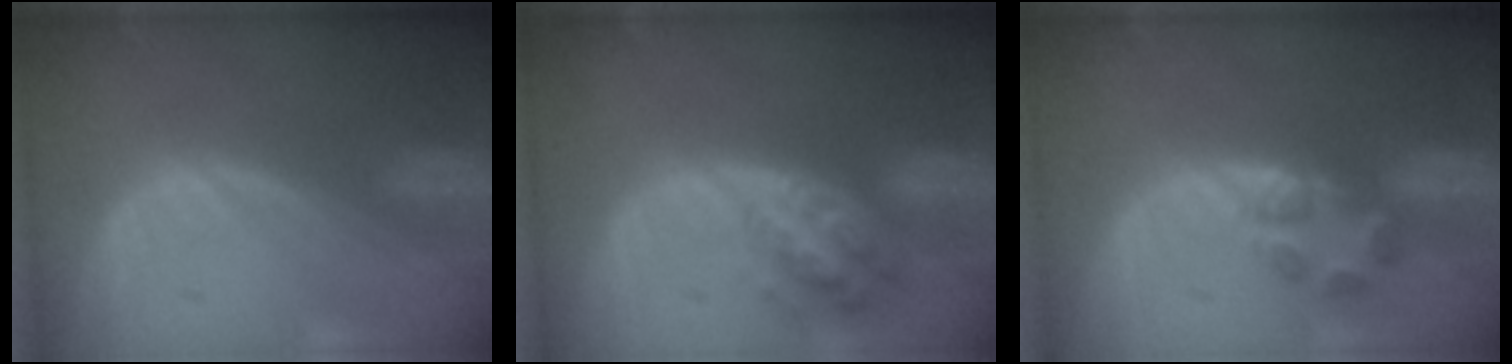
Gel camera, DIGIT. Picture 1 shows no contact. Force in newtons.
{"total": 6.0, "press": 5.4, "slide": 2.6}
{"total": 4.0, "press": 4.0, "slide": 0.8}